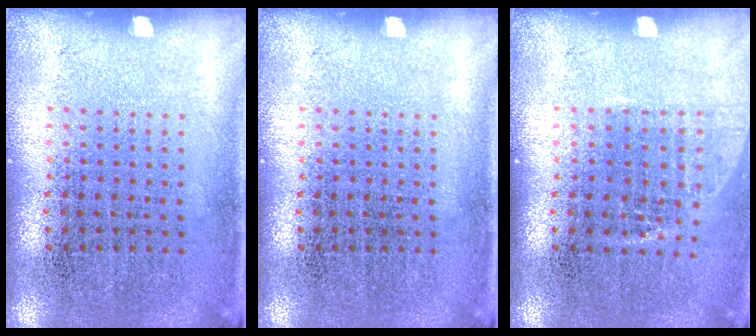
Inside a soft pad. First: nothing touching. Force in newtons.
{"total": 0.0}
{"total": 1.0, "press": 0.9, "slide": 0.6}